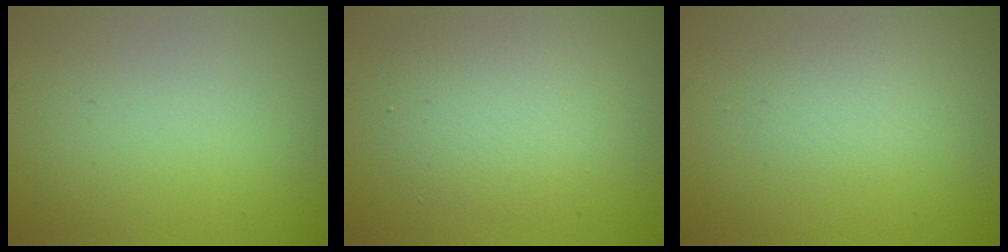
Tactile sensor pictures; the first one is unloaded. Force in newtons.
{"total": 4.3, "press": 4.3, "slide": 0.2}
{"total": 1.5, "press": 1.5, "slide": 0.1}